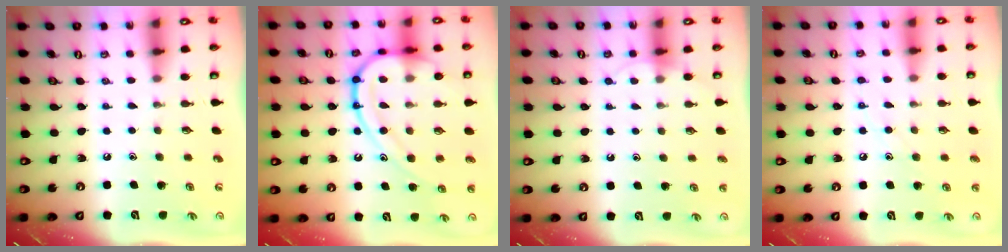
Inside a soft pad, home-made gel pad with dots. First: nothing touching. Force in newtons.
{"total": 19.1, "press": 19.1, "slide": 1.6}
{"total": 3.2, "press": 3.2, "slide": 0.4}
{"total": 6.9, "press": 6.9, "slide": 0.5}